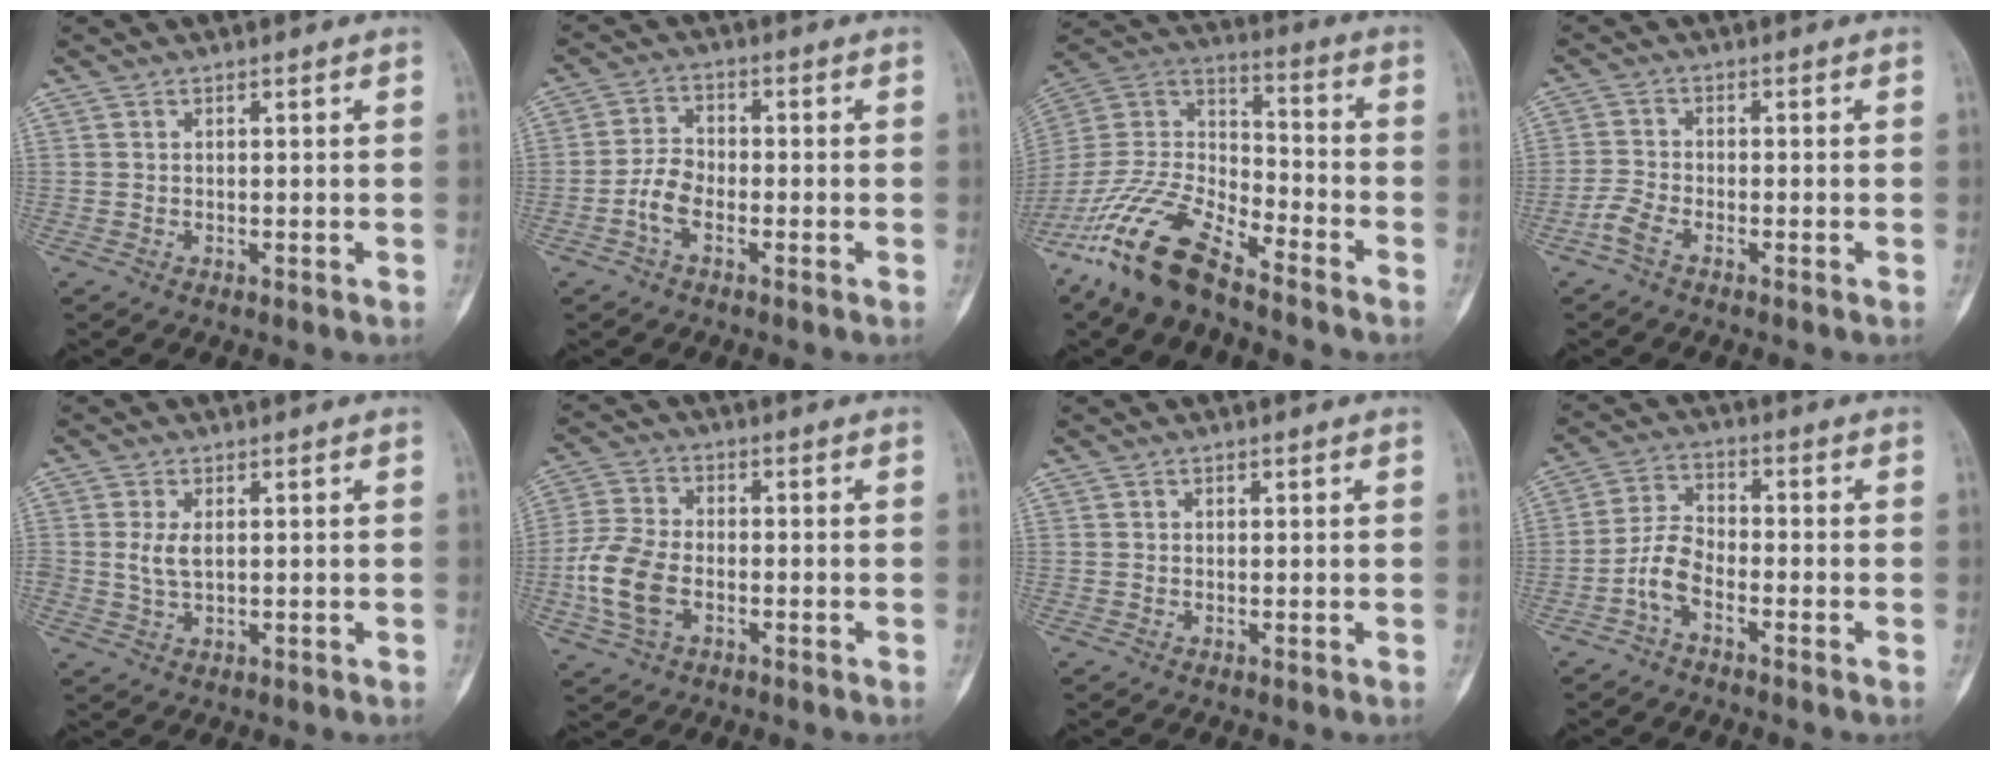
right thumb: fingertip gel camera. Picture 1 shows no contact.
{"total": 5.0, "force": [-2.2, 2.7, 3.5], "torque": [-0.067, 0.018, -0.050]}
{"total": 18.5, "force": [-13.3, 6.6, 11.0], "torque": [-0.219, 0.065, -0.256]}
{"total": 3.4, "force": [-2.3, 1.3, 2.1], "torque": [-0.054, 0.011, -0.052]}
{"total": 3.6, "force": [0.6, 2.0, 2.9], "torque": [-0.061, -0.005, 0.015]}
{"total": 10.3, "force": [-2.8, 6.3, 7.6], "torque": [-0.168, 0.013, -0.058]}
{"total": 0.5, "force": [0.2, 0.5, 0.1], "torque": [0.002, 0.001, 0.002]}
{"total": 6.0, "force": [-3.1, 2.9, 4.3], "torque": [-0.086, 0.028, -0.069]}